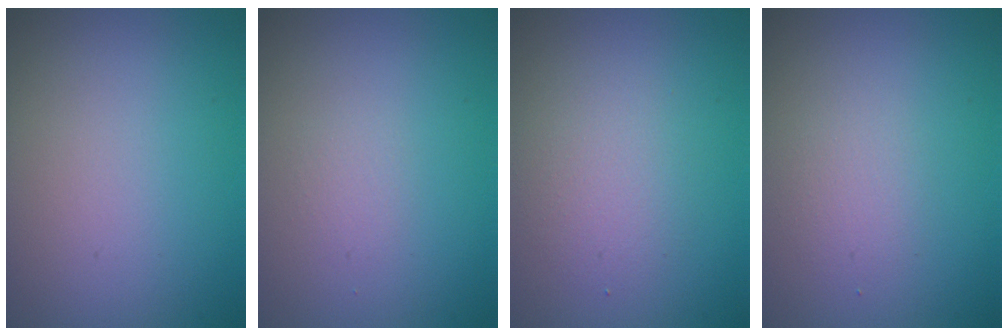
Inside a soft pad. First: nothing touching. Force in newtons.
{"total": 0.0}
{"total": 2.2, "press": 2.2, "slide": 0.1}
{"total": 1.4, "press": 1.4, "slide": 0.1}